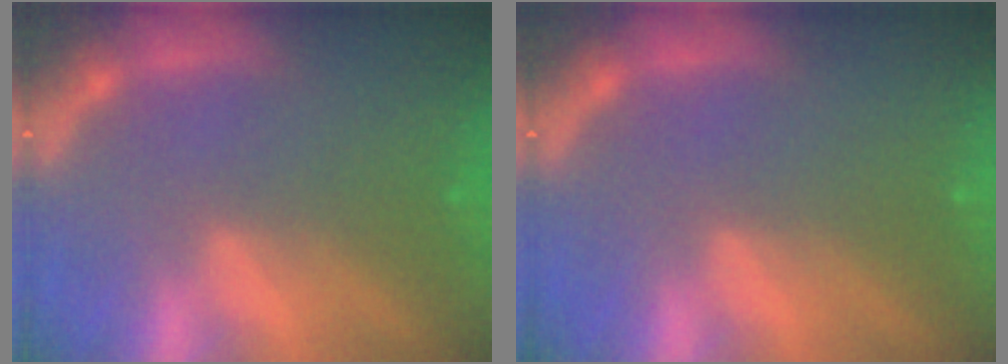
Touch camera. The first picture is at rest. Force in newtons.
{"total": 0.0}